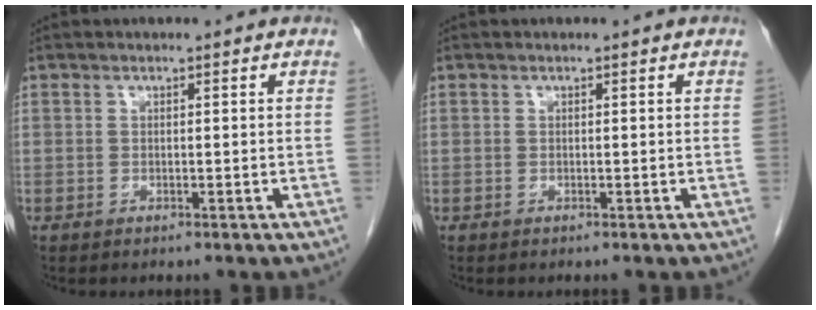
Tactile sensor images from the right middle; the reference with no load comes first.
{"total": 0.0}